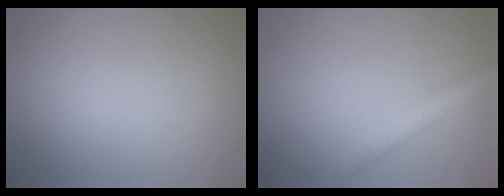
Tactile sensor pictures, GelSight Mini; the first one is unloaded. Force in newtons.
{"total": 4.3, "press": 4.3, "slide": 0.2}